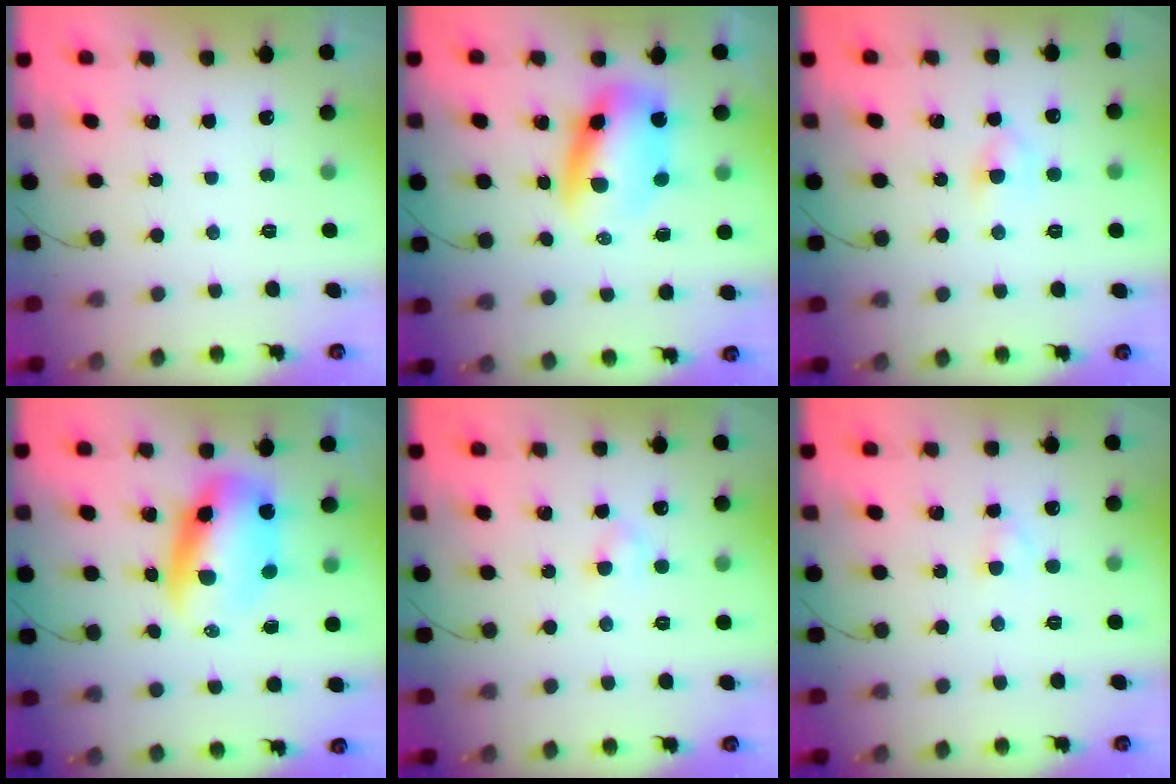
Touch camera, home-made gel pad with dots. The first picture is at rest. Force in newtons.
{"total": 9.9, "press": 9.6, "slide": 2.7}
{"total": 3.9, "press": 3.7, "slide": 1.3}
{"total": 11.2, "press": 10.8, "slide": 3.0}
{"total": 2.8, "press": 2.6, "slide": 1.2}
{"total": 2.1, "press": 1.8, "slide": 1.0}